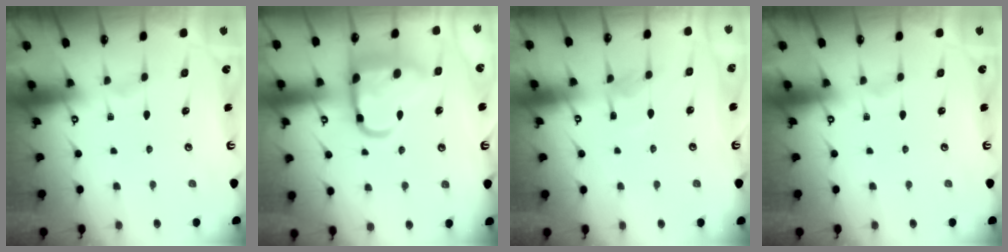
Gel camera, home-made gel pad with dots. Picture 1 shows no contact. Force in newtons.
{"total": 16.0, "press": 15.9, "slide": 1.6}
{"total": 8.1, "press": 8.1, "slide": 0.6}
{"total": 0.0}